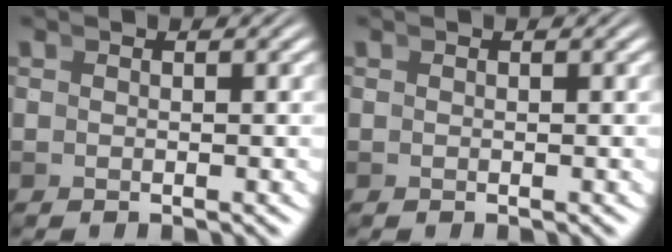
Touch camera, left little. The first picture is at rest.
{"total": 0.0}